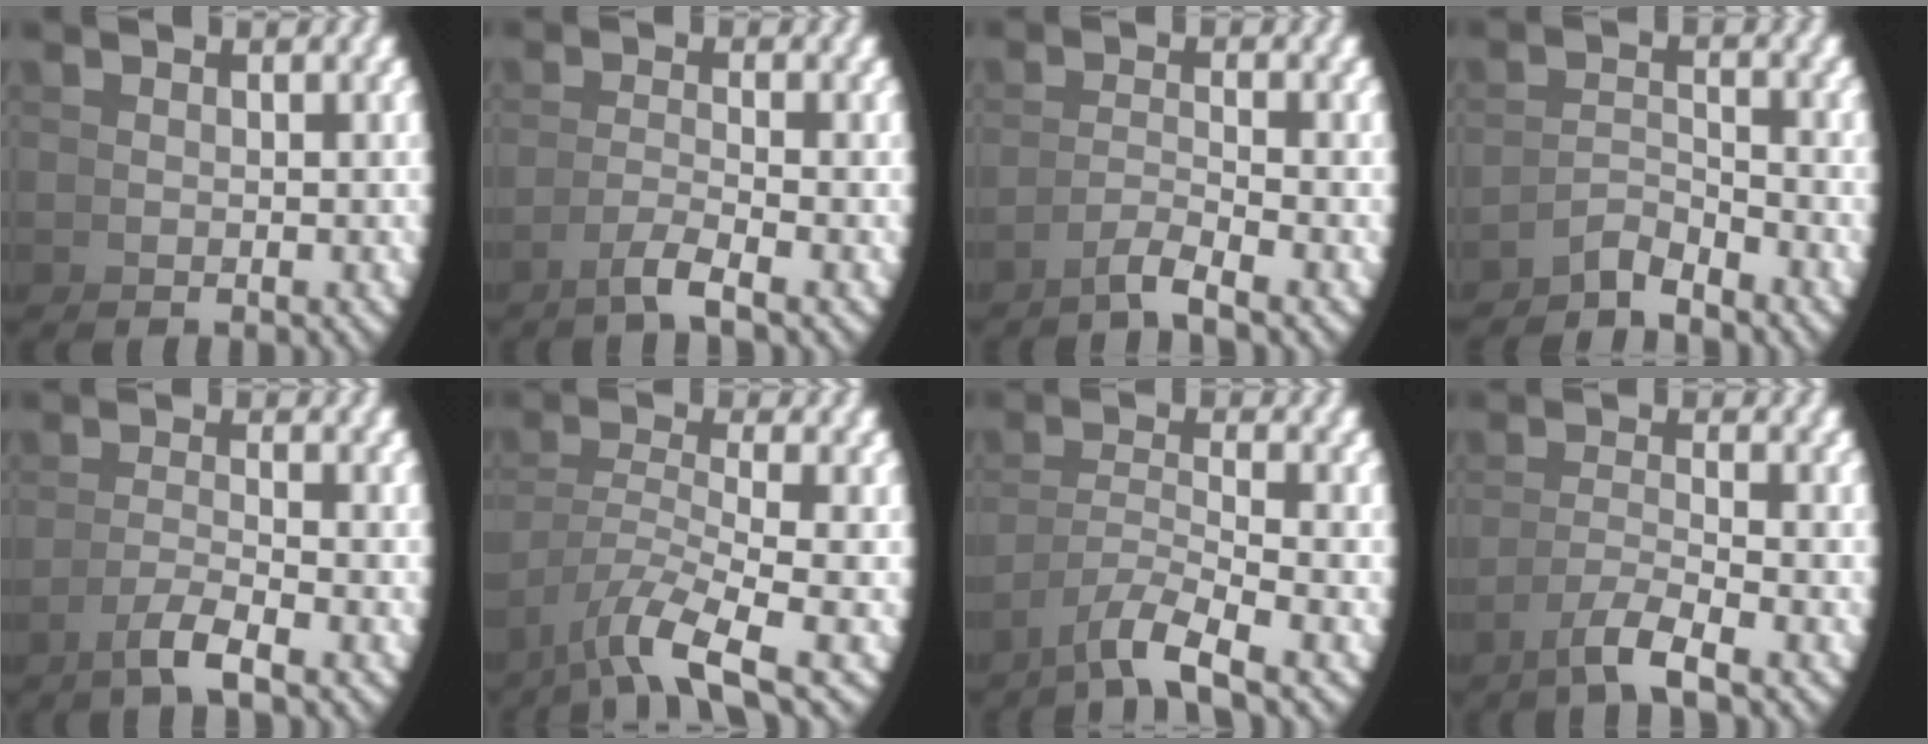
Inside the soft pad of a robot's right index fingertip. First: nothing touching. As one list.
[{"total": 2.3, "force": [-1.3, -1.1, 1.6], "torque": [-0.024, 0.001, -0.023]}, {"total": 2.3, "force": [-1.6, -1.0, 1.3], "torque": [-0.014, 0.003, -0.031]}, {"total": 2.7, "force": [-2.6, -0.2, 0.9], "torque": [-0.001, 0.004, -0.049]}, {"total": 2.6, "force": [-1.4, -0.7, 2.0], "torque": [-0.034, -0.001, -0.022]}, {"total": 4.9, "force": [-1.7, 1.9, 4.2], "torque": [-0.084, -0.031, -0.006]}, {"total": 4.0, "force": [-2.1, 1.5, 3.1], "torque": [-0.061, -0.015, -0.027]}, {"total": 3.0, "force": [-1.7, -0.2, 2.5], "torque": [-0.044, -0.005, -0.023]}]